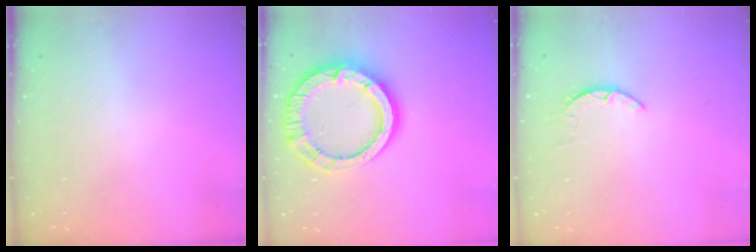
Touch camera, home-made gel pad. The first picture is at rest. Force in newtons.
{"total": 15.9, "press": 15.8, "slide": 2.2}
{"total": 1.6, "press": 1.6, "slide": 0.3}